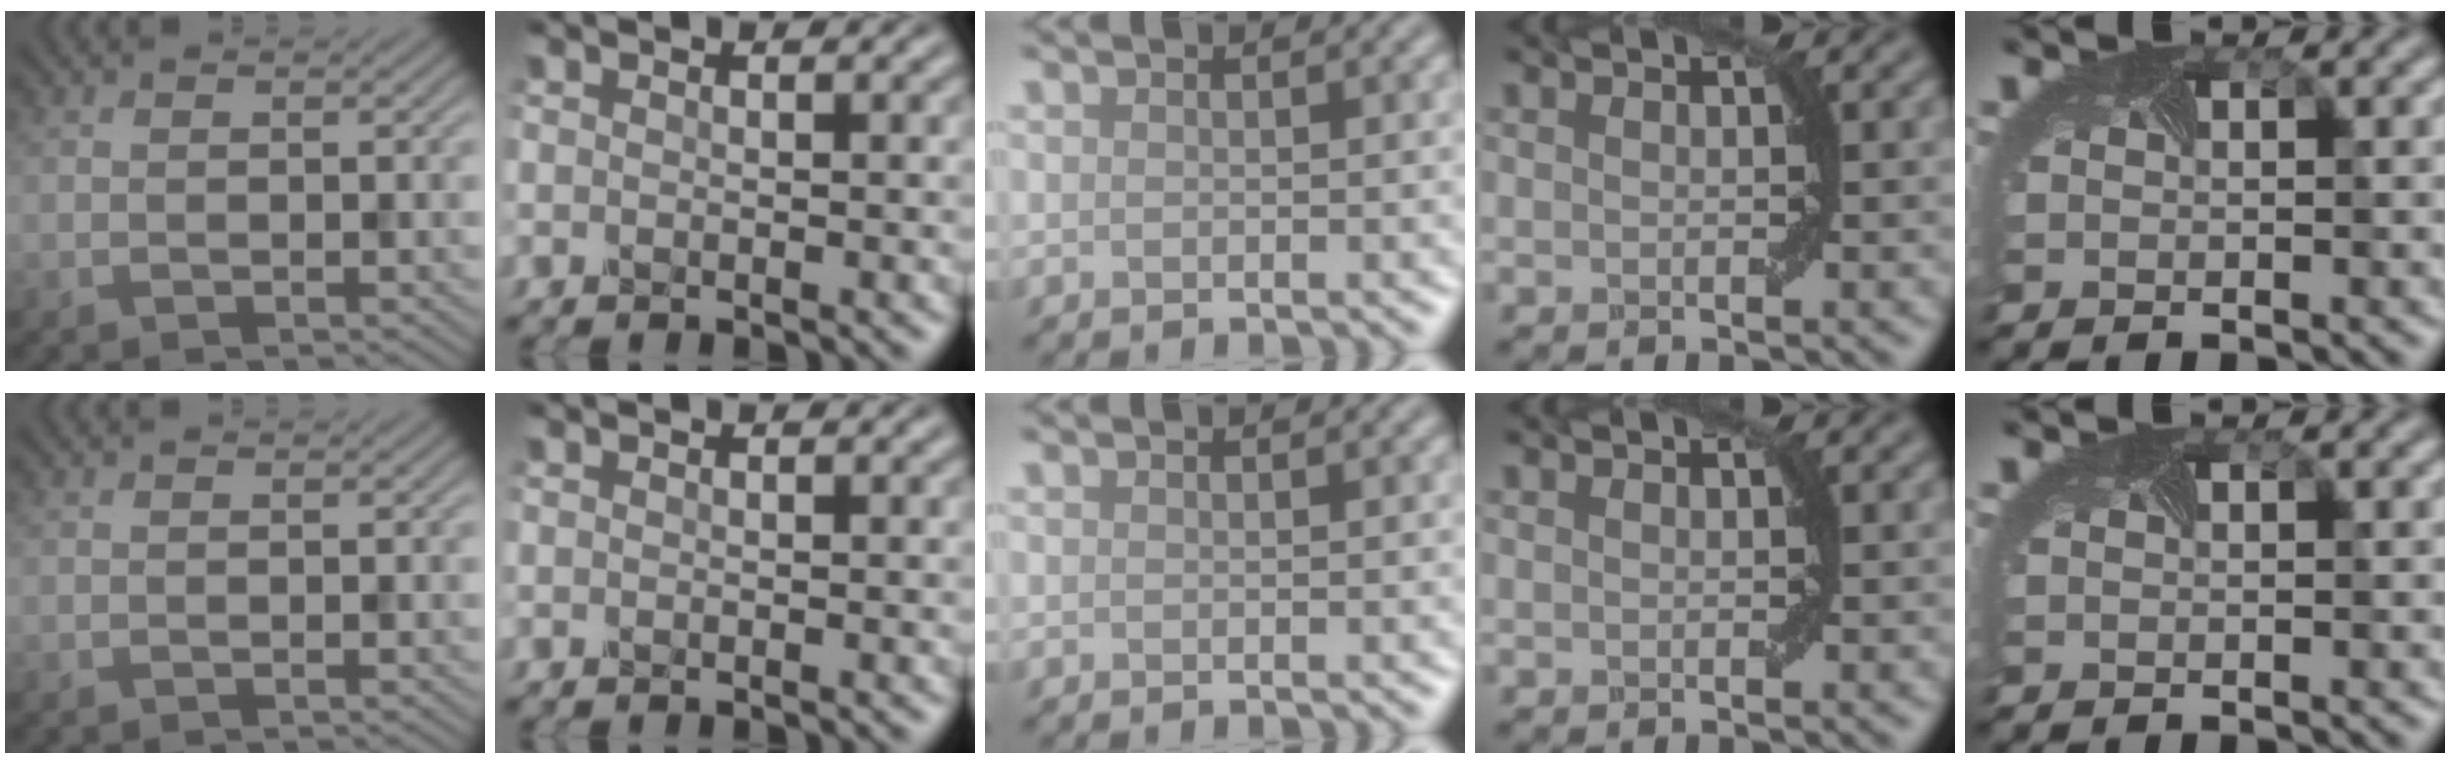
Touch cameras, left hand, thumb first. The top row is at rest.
{}